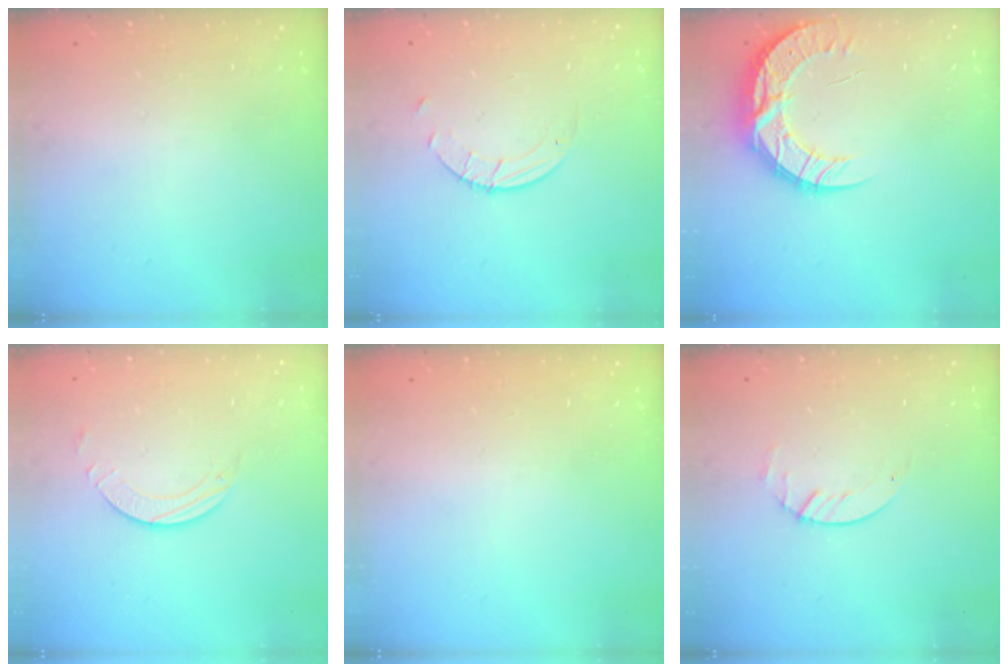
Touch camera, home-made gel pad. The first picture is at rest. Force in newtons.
{"total": 3.8, "press": 3.8, "slide": 0.3}
{"total": 13.0, "press": 12.9, "slide": 1.0}
{"total": 2.5, "press": 2.5, "slide": 0.2}
{"total": 0.0}
{"total": 1.7, "press": 1.6, "slide": 0.2}